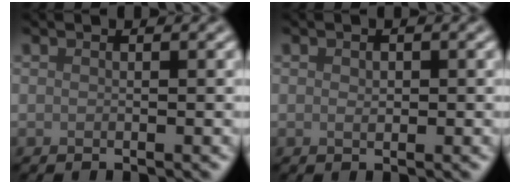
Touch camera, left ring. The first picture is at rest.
{"total": 1.0, "force": [0.0, 0.6, 0.7], "torque": [-0.012, -0.002, 0.001]}